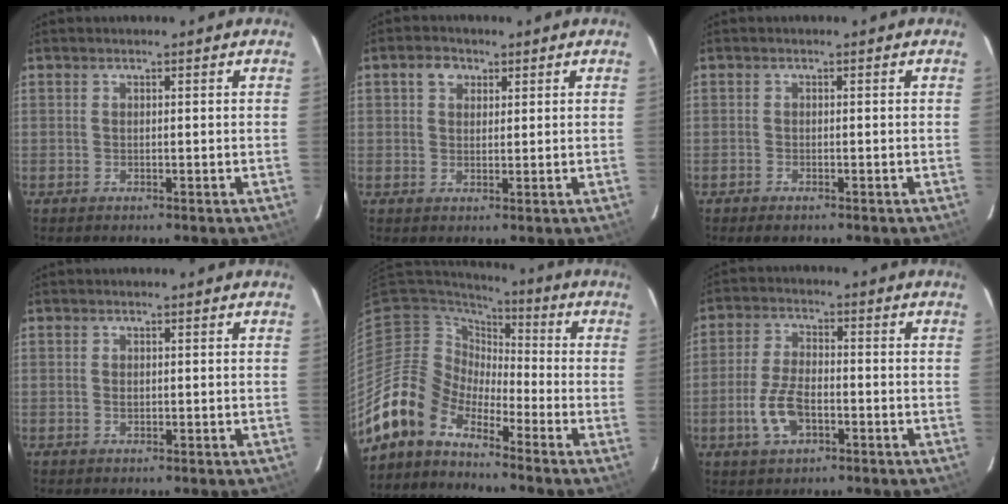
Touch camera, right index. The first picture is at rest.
{"total": 3.2, "force": [1.4, 2.5, 1.3], "torque": [-0.016, 0.012, 0.025]}
{"total": 1.3, "force": [-1.1, 0.5, 0.6], "torque": [-0.014, -0.005, -0.022]}
{"total": 0.7, "force": [0.0, 0.6, 0.4], "torque": [-0.006, -0.001, 0.000]}
{"total": 9.5, "force": [-8.1, 4.9, 0.4], "torque": [-0.017, 0.025, -0.169]}
{"total": 8.1, "force": [-3.0, 4.1, 6.3], "torque": [-0.138, 0.002, -0.054]}